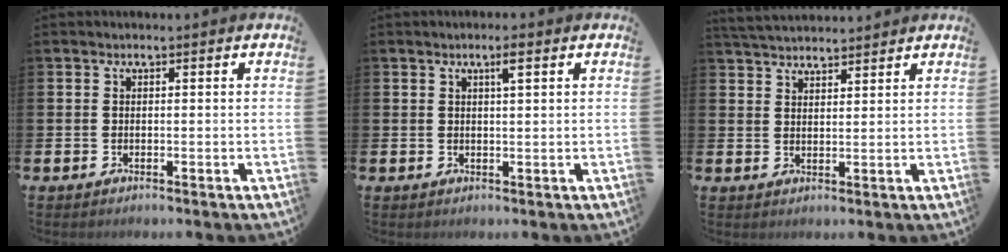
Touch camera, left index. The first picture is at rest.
{"total": 2.3, "force": [1.4, 0.3, 1.7], "torque": [-0.024, 0.000, 0.021]}
{"total": 3.9, "force": [3.8, 0.5, 0.4], "torque": [-0.014, -0.017, 0.071]}